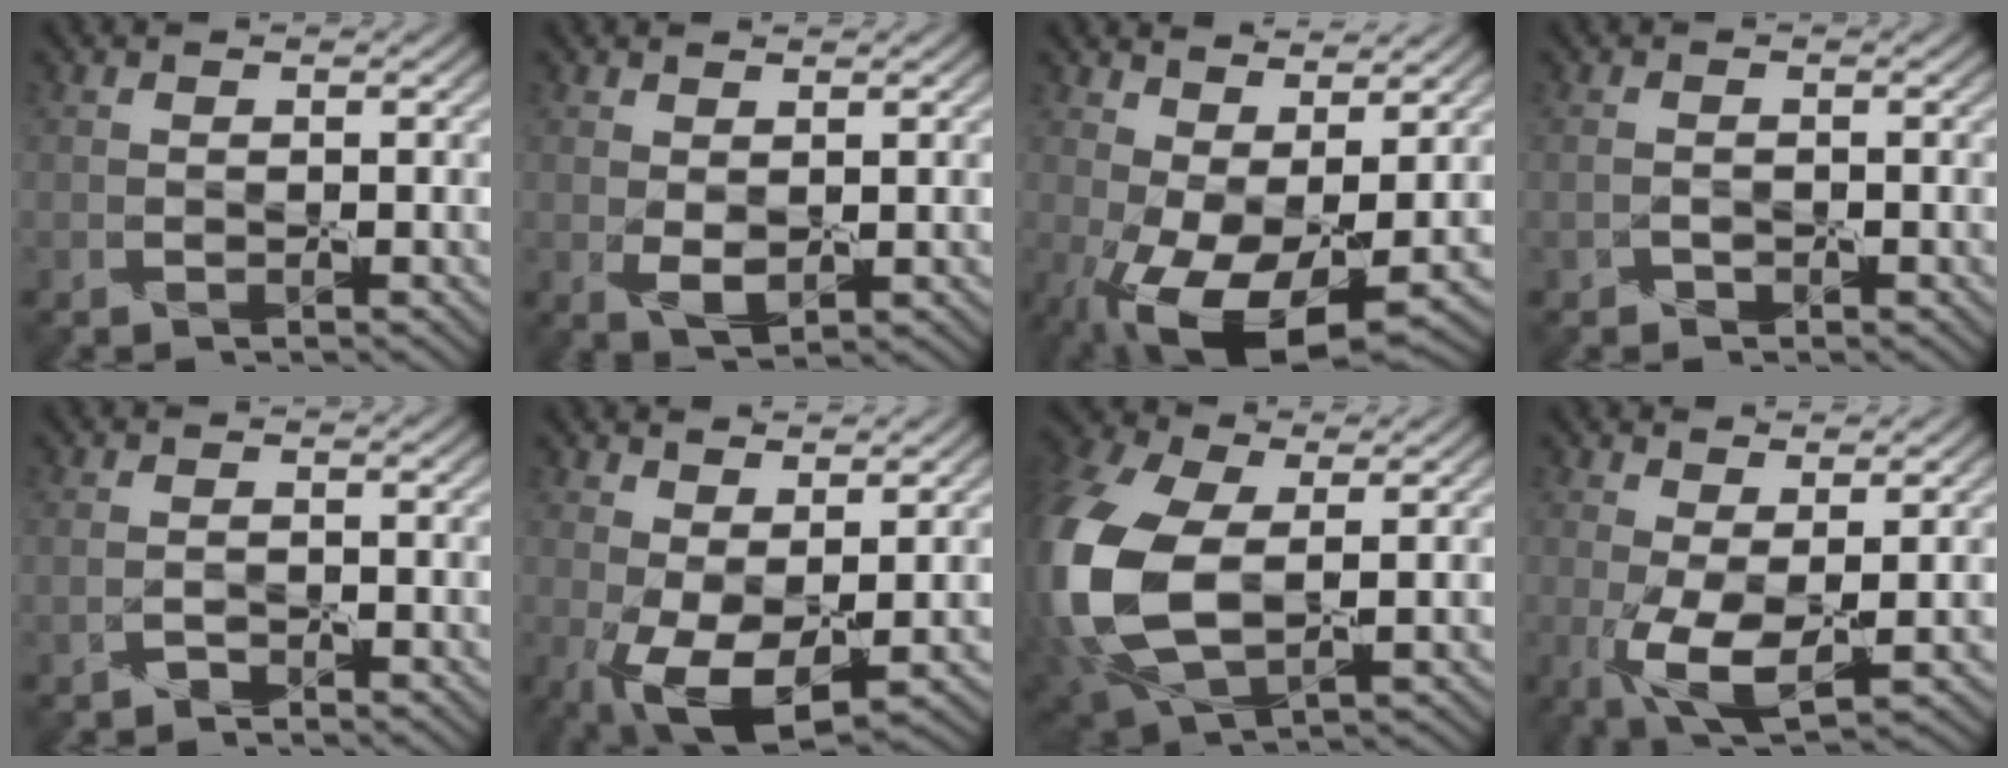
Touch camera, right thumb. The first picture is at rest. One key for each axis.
{"total": 2.3, "fx": 0.5, "fy": 1.3, "fz": 1.8, "tx": -0.043, "ty": -0.008, "tz": 0.016}
{"total": 11.9, "fx": -1.4, "fy": 5.5, "fz": 10.4, "tx": -0.200, "ty": -0.016, "tz": -0.014}
{"total": 1.0, "fx": -0.5, "fy": 0.8, "fz": 0.4, "tx": -0.008, "ty": -0.002, "tz": -0.010}
{"total": 1.3, "fx": -1.1, "fy": 0.5, "fz": 0.5, "tx": -0.013, "ty": 0.001, "tz": -0.024}
{"total": 7.8, "fx": 0.0, "fy": 3.7, "fz": 6.9, "tx": -0.145, "ty": -0.010, "tz": 0.002}
{"total": 16.8, "fx": 0.2, "fy": 10.7, "fz": 12.9, "tx": -0.355, "ty": -0.026, "tz": 0.010}
{"total": 5.9, "fx": 0.1, "fy": 2.3, "fz": 5.4, "tx": -0.121, "ty": -0.005, "tz": 0.004}